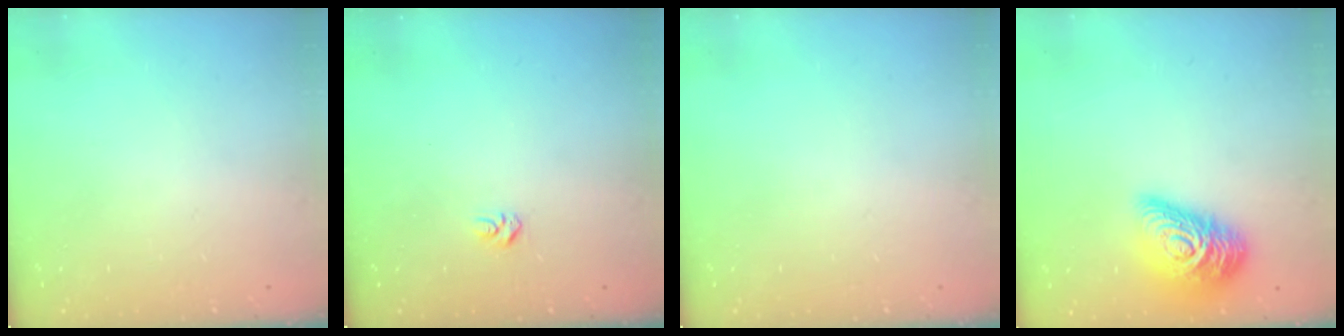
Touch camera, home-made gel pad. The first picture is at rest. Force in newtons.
{"total": 2.8, "press": 2.8, "slide": 0.4}
{"total": 0.0}
{"total": 16.9, "press": 16.9, "slide": 1.2}